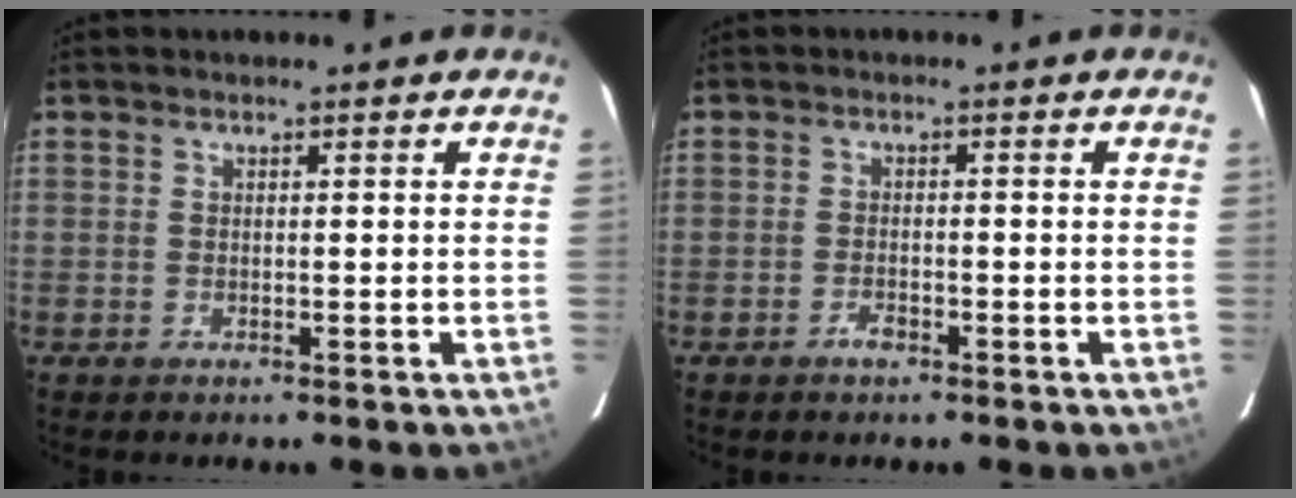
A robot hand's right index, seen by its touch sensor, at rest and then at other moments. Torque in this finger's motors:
{"motor_torque": [0.09, 0.03, -0.04, 0.03]}